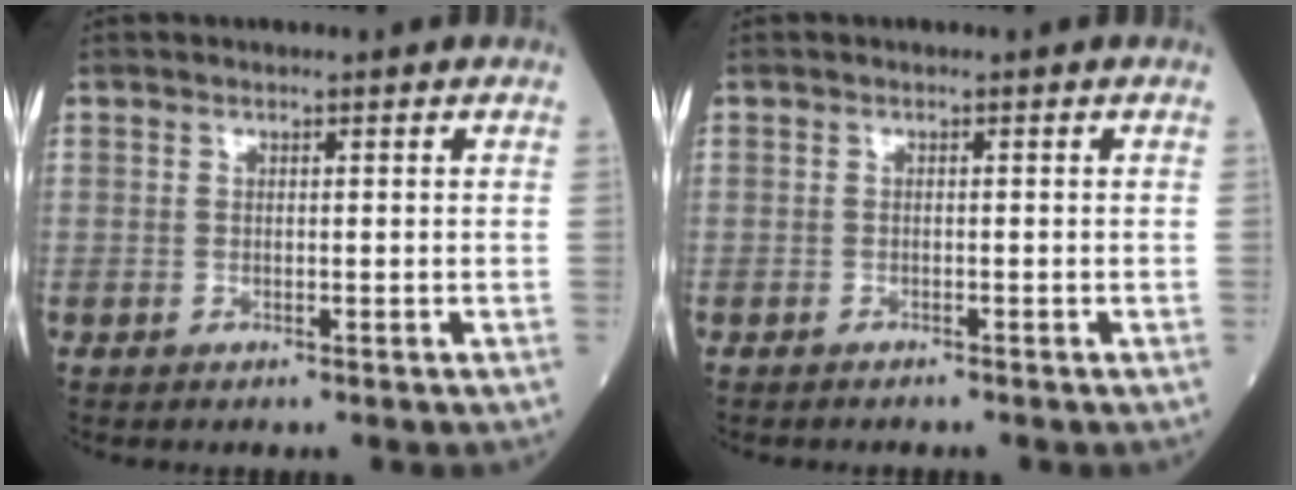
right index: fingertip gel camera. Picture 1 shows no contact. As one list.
[{"total": 2.0, "force": [-1.7, 0.8, 0.7], "torque": [-0.020, -0.005, -0.020]}]